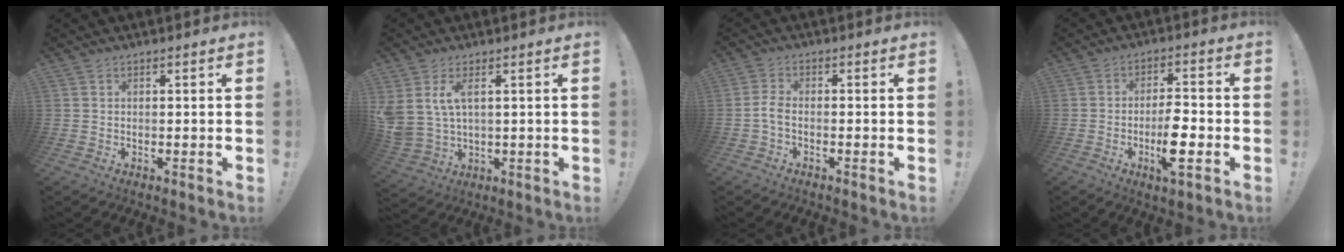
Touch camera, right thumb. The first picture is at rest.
{"total": 7.2, "force": [3.4, 3.3, 5.4], "torque": [-0.121, -0.015, 0.067]}
{"total": 3.6, "force": [-1.3, 1.4, 3.0], "torque": [-0.066, 0.004, -0.024]}
{"total": 9.8, "force": [-3.3, 2.5, 8.9], "torque": [-0.161, 0.003, -0.058]}